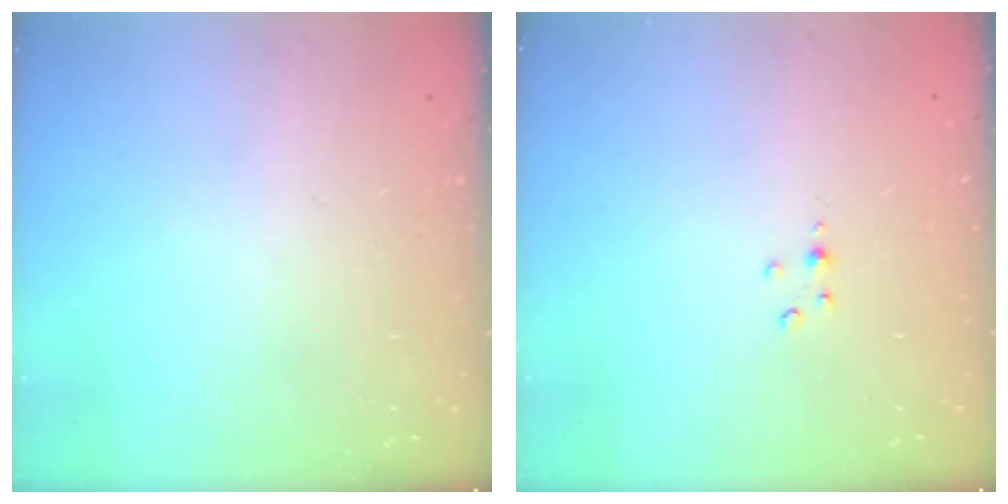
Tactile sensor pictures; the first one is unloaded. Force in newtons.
{"total": 2.5, "press": 2.5, "slide": 0.3}